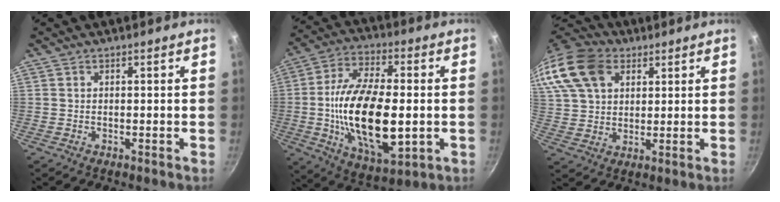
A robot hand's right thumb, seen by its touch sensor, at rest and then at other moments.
{"total": 21.7, "force": [-2.1, 10.4, 19.0], "torque": [-0.344, 0.007, -0.033]}
{"total": 20.3, "force": [8.9, 14.1, 11.5], "torque": [-0.255, 0.023, 0.162]}